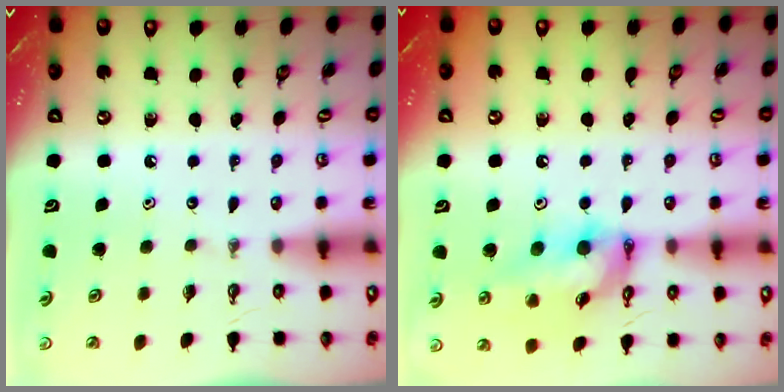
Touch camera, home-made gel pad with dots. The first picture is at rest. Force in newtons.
{"total": 15.1, "press": 15.0, "slide": 1.5}